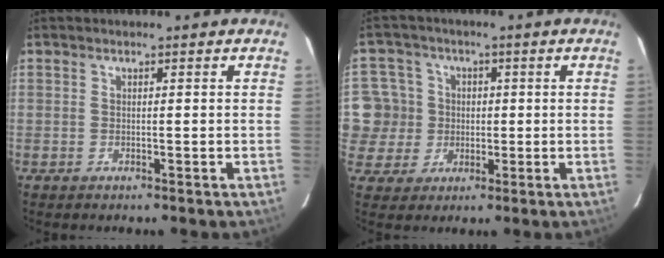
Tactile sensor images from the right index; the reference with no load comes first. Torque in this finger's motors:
{"motor_torque": [-0.02, 0.00, 0.07, 0.01]}